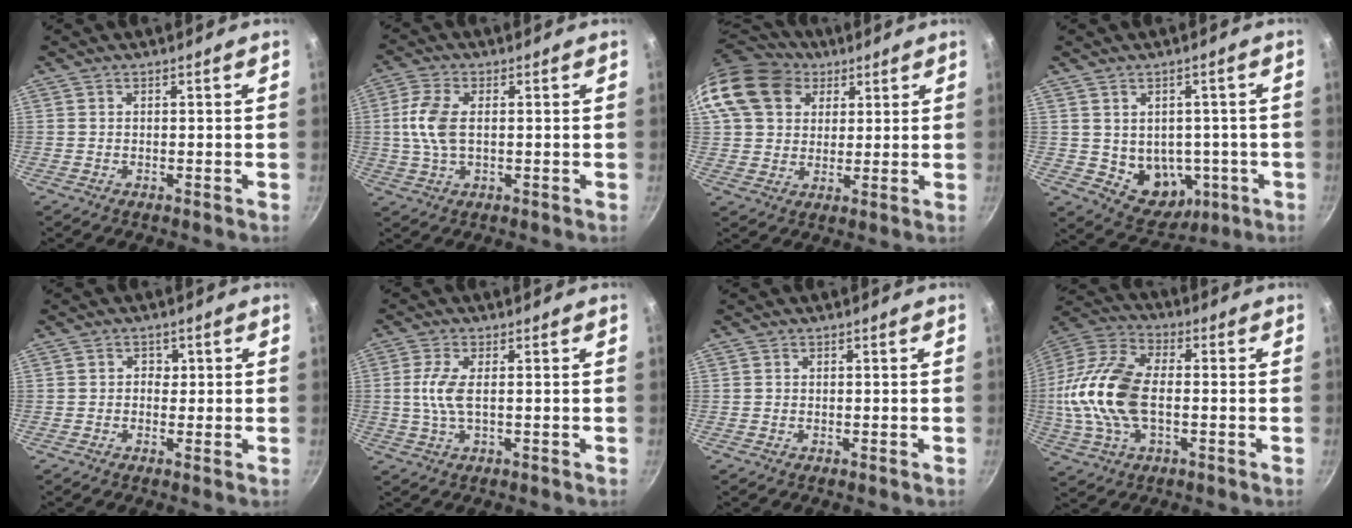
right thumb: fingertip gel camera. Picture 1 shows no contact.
{"total": 7.5, "force": [0.6, 4.1, 6.2], "torque": [-0.133, 0.008, 0.008]}
{"total": 16.5, "force": [6.8, 12.9, 7.8], "torque": [-0.141, 0.014, 0.117]}
{"total": 10.3, "force": [-1.3, 8.2, 6.1], "torque": [-0.049, -0.002, 0.004]}
{"total": 1.9, "force": [0.1, 1.8, 0.8], "torque": [0.000, -0.003, -0.003]}
{"total": 5.1, "force": [0.1, 1.7, 4.8], "torque": [-0.114, 0.003, -0.001]}
{"total": 0.0}
{"total": 18.6, "force": [-1.2, 10.4, 15.4], "torque": [-0.306, 0.032, -0.034]}